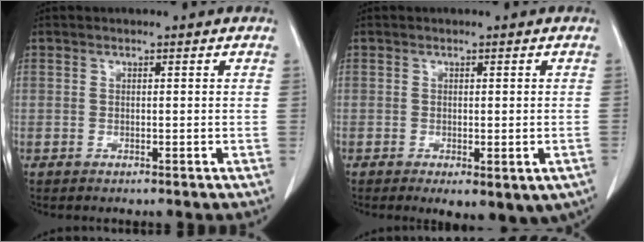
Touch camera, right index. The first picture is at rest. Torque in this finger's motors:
{"motor_torque": [1.04, -1.10, 0.56, 0.07]}